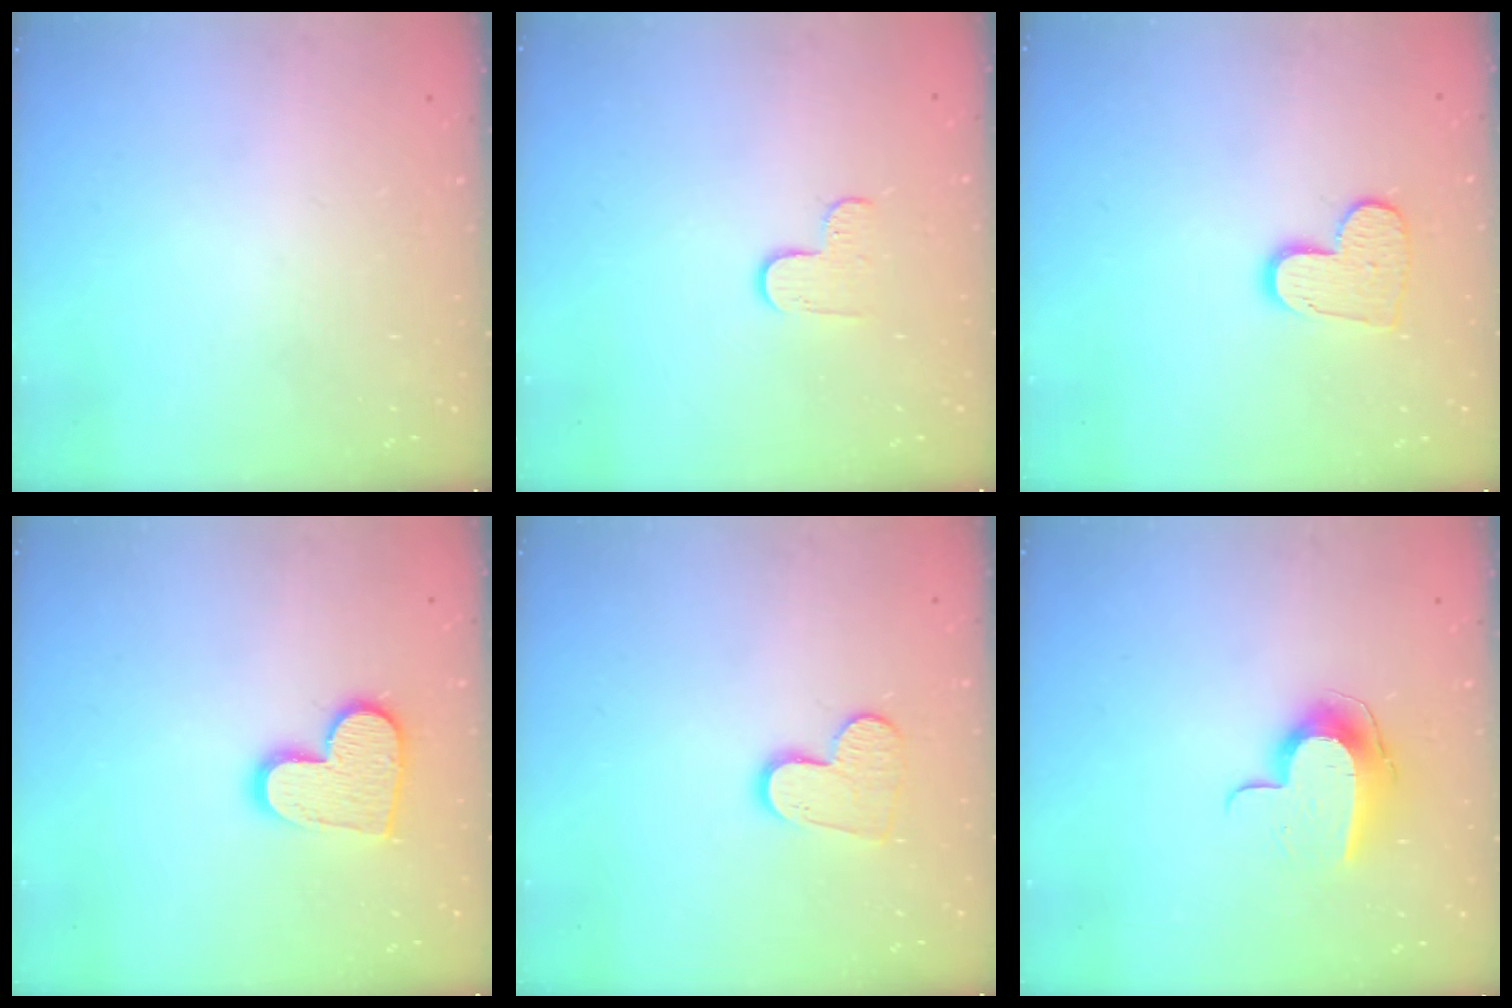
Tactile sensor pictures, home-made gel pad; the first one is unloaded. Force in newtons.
{"total": 3.7, "press": 3.7, "slide": 0.4}
{"total": 10.4, "press": 10.4, "slide": 0.7}
{"total": 12.7, "press": 12.7, "slide": 0.5}
{"total": 10.0, "press": 10.0, "slide": 0.8}
{"total": 10.1, "press": 10.0, "slide": 0.5}